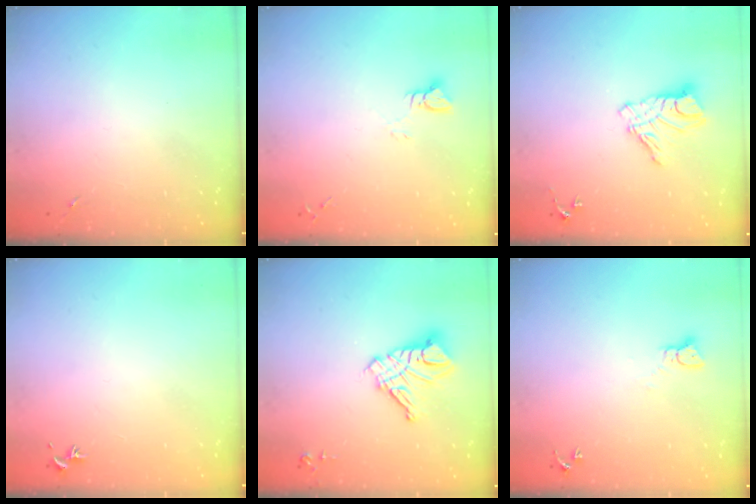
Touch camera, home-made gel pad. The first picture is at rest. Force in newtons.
{"total": 2.9, "press": 2.9, "slide": 0.2}
{"total": 11.3, "press": 11.2, "slide": 0.9}
{"total": 0.8, "press": 0.7, "slide": 0.3}
{"total": 12.6, "press": 12.5, "slide": 1.3}
{"total": 2.3, "press": 2.3, "slide": 0.2}